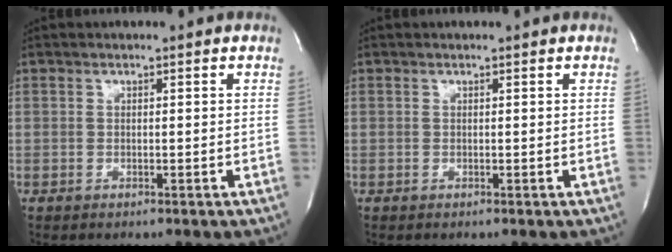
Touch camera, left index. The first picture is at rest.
{"total": 0.6, "force": [0.6, 0.1, 0.1], "torque": [-0.004, 0.006, 0.006]}